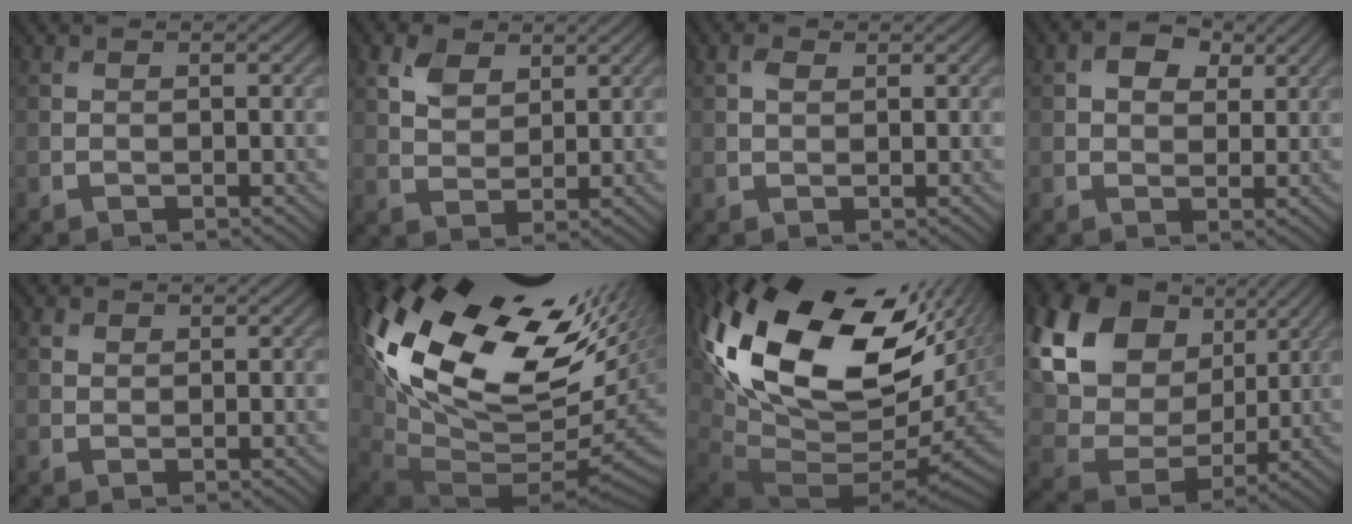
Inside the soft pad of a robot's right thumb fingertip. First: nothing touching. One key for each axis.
{"total": 4.3, "fx": 2.3, "fy": 2.7, "fz": 2.3, "tx": -0.054, "ty": -0.001, "tz": 0.047}
{"total": 1.6, "fx": 0.6, "fy": 1.0, "fz": 1.0, "tx": -0.022, "ty": 0.002, "tz": 0.011}
{"total": 4.5, "fx": 1.8, "fy": 3.0, "fz": 2.8, "tx": -0.050, "ty": 0.003, "tz": 0.026}
{"total": 1.2, "fx": 0.8, "fy": 0.8, "fz": 0.3, "tx": -0.007, "ty": -0.001, "tz": 0.015}
{"total": 20.2, "fx": 6.9, "fy": 10.6, "fz": 15.7, "tx": -0.307, "ty": -0.022, "tz": 0.162}
{"total": 20.7, "fx": 5.6, "fy": 11.7, "fz": 16.2, "tx": -0.338, "ty": -0.042, "tz": 0.135}
{"total": 21.0, "fx": 8.8, "fy": 15.3, "fz": 11.4, "tx": -0.326, "ty": 0.055, "tz": 0.192}